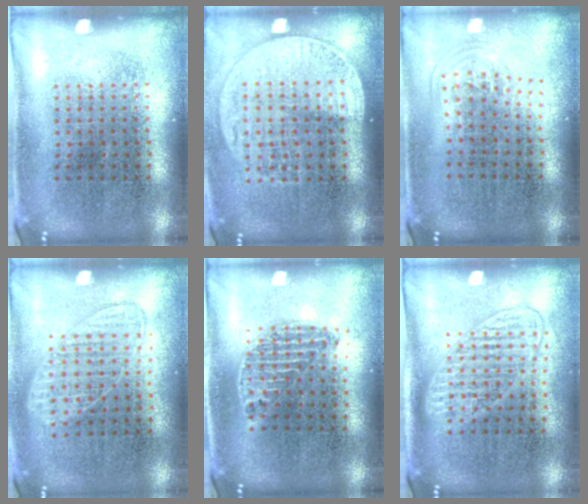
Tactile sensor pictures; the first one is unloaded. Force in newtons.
{"total": 1.6, "press": 1.4, "slide": 0.7}
{"total": 1.0, "press": 0.7, "slide": 0.7}
{"total": 0.9, "press": 0.9, "slide": 0.3}
{"total": 1.2, "press": 1.0, "slide": 0.6}
{"total": 1.5, "press": 1.3, "slide": 0.7}